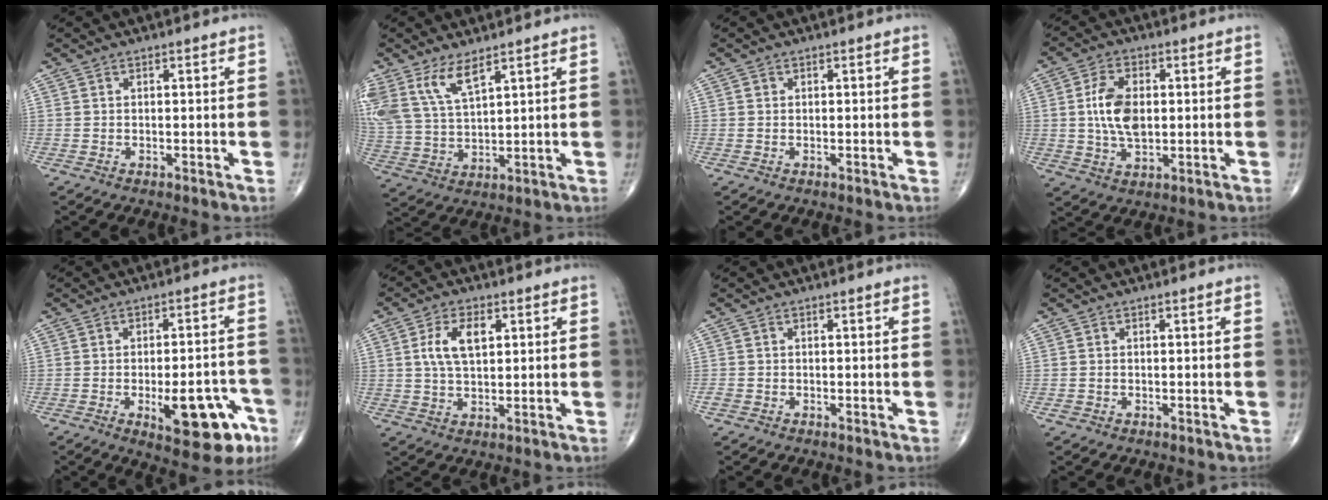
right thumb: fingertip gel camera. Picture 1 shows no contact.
{"total": 10.0, "force": [6.2, 3.8, 6.9], "torque": [-0.147, -0.019, 0.136]}
{"total": 0.5, "force": [0.1, 0.5, 0.2], "torque": [0.000, 0.001, 0.002]}
{"total": 9.0, "force": [0.7, 5.2, 7.3], "torque": [-0.134, 0.000, 0.014]}
{"total": 14.0, "force": [-5.7, 5.6, 11.5], "torque": [-0.125, 0.026, -0.066]}
{"total": 7.2, "force": [1.9, 3.9, 5.8], "torque": [-0.109, 0.000, 0.037]}
{"total": 1.0, "force": [-0.5, 0.6, 0.6], "torque": [-0.009, 0.000, -0.010]}
{"total": 0.6, "force": [-0.2, 0.5, 0.1], "torque": [-0.003, 0.004, -0.002]}